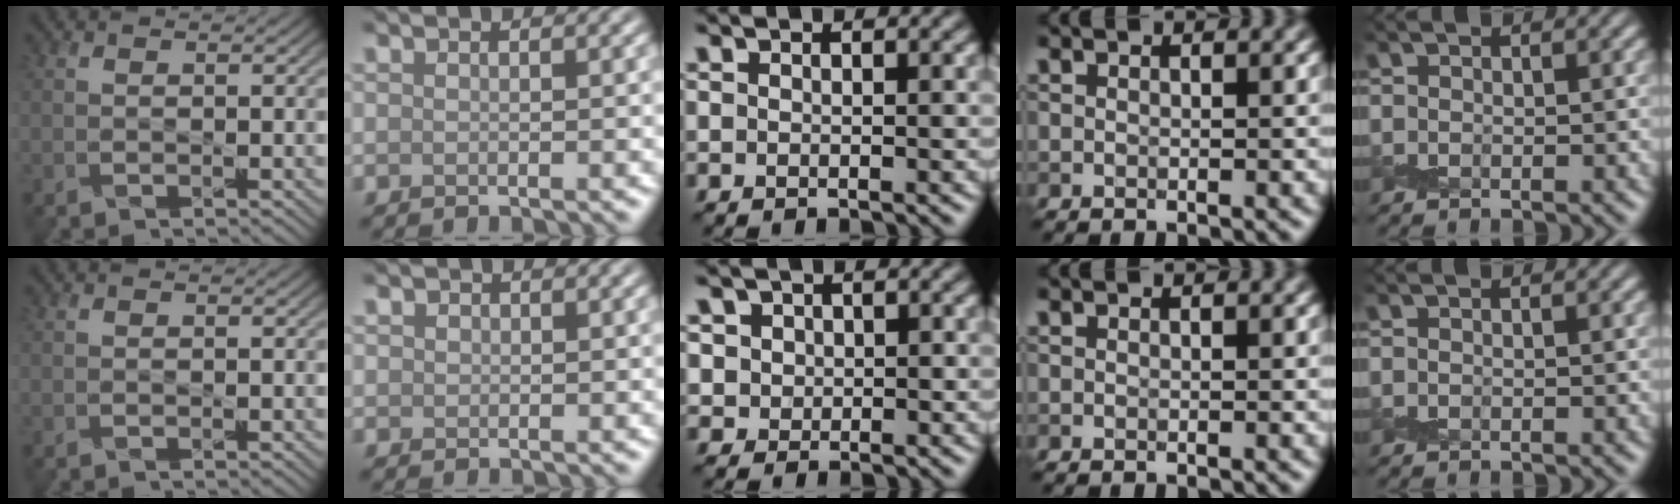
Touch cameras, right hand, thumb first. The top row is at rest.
{"index": {"total": 0.8, "force": [0.3, 0.7, 0.2], "torque": [-0.001, 0.000, 0.004]}, "middle": {"total": 3.3, "force": [1.3, 2.8, 1.1], "torque": [-0.020, 0.009, 0.019]}}